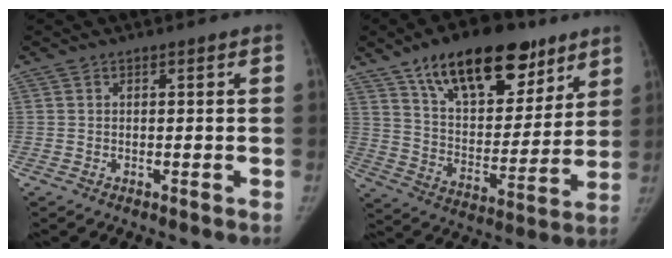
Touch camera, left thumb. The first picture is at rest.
{"total": 23.7, "force": [14.5, 11.6, 14.7], "torque": [-0.187, -0.043, 0.241]}